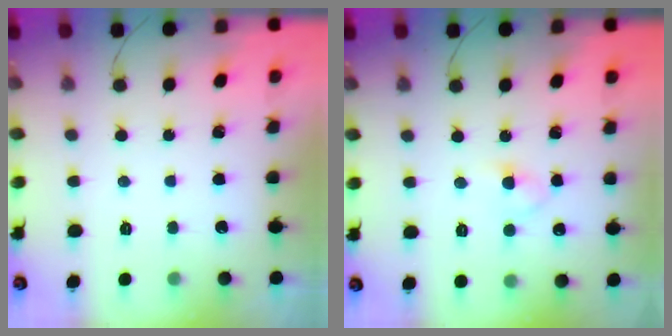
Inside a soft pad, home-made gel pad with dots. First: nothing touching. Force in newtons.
{"total": 3.3, "press": 3.0, "slide": 1.4}